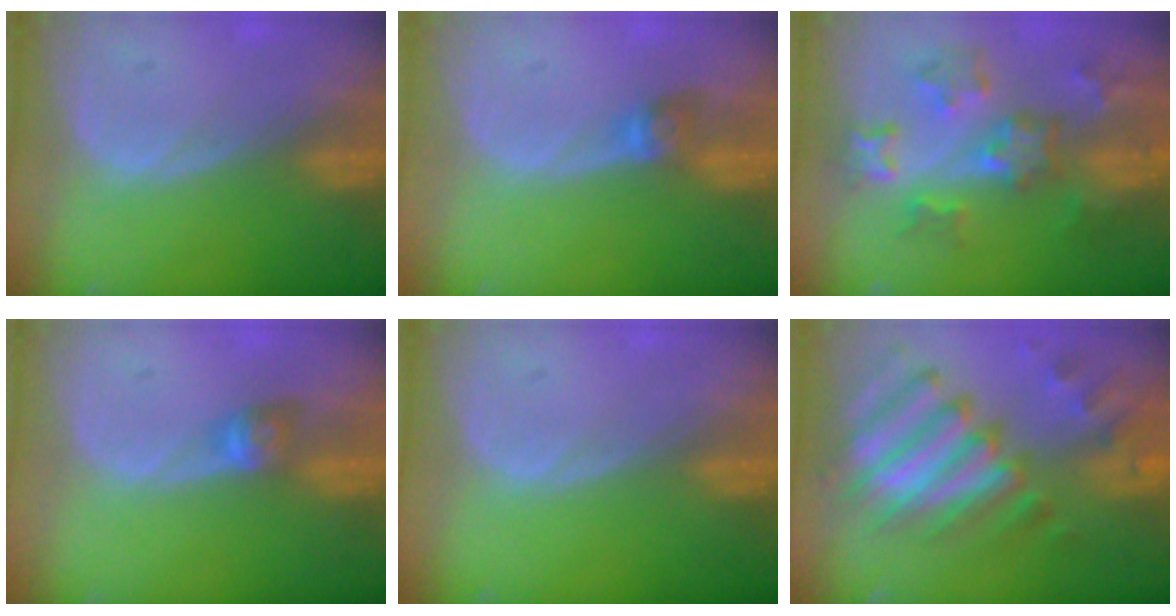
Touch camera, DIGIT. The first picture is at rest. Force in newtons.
{"total": 2.7, "press": 2.5, "slide": 0.9}
{"total": 8.6, "press": 7.7, "slide": 3.8}
{"total": 2.9, "press": 2.5, "slide": 1.5}
{"total": 0.0}
{"total": 11.8, "press": 10.2, "slide": 5.9}